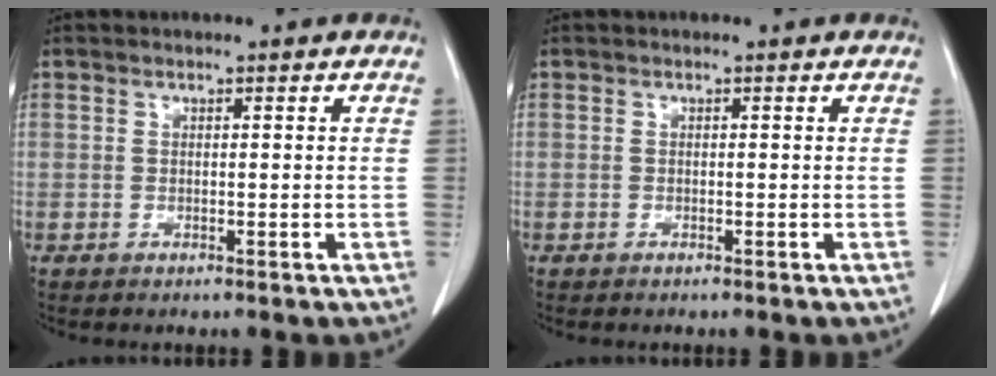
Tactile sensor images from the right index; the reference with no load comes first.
{"total": 0.0}